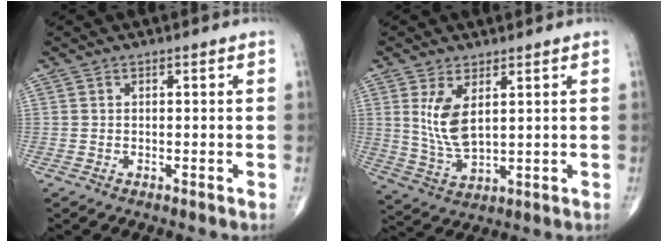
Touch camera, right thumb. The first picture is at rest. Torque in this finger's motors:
{"motor_torque": [-0.56, 0.56, 0.01, 0.00, 0.23]}